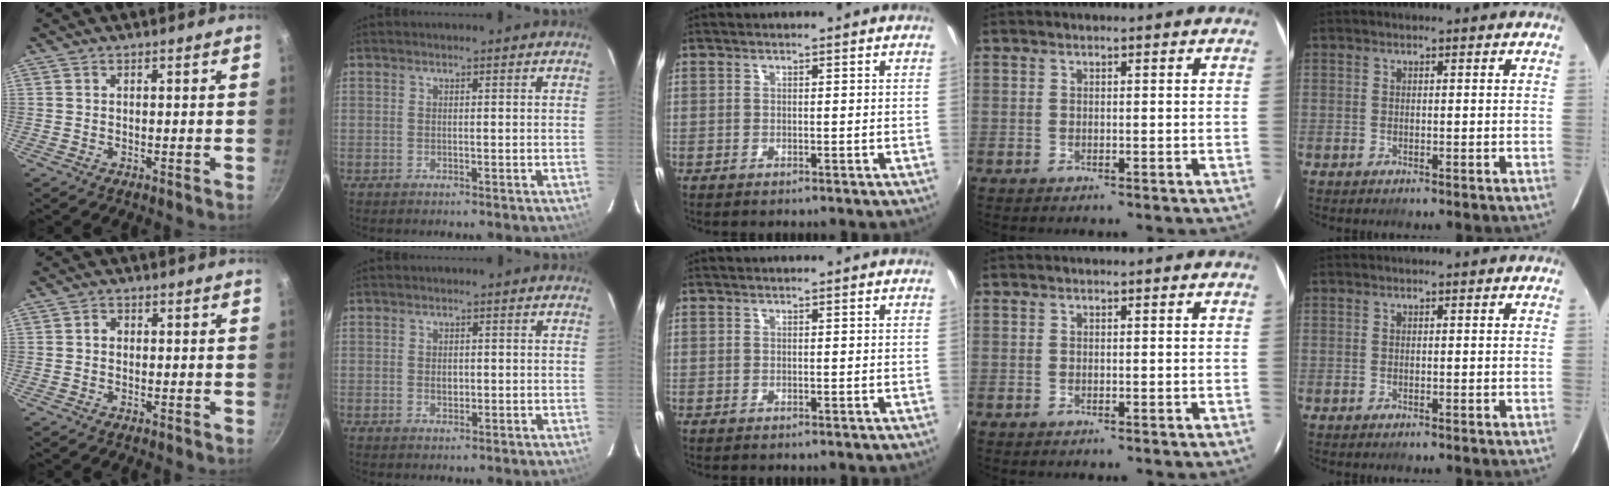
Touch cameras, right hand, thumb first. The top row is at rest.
{"thumb": {"total": 1.5, "force": [0.0, 1.2, 0.8], "torque": [-0.011, 0.006, -0.002]}, "index": {"total": 1.7, "force": [-0.1, 1.3, 1.1], "torque": [-0.018, 0.001, -0.001]}}